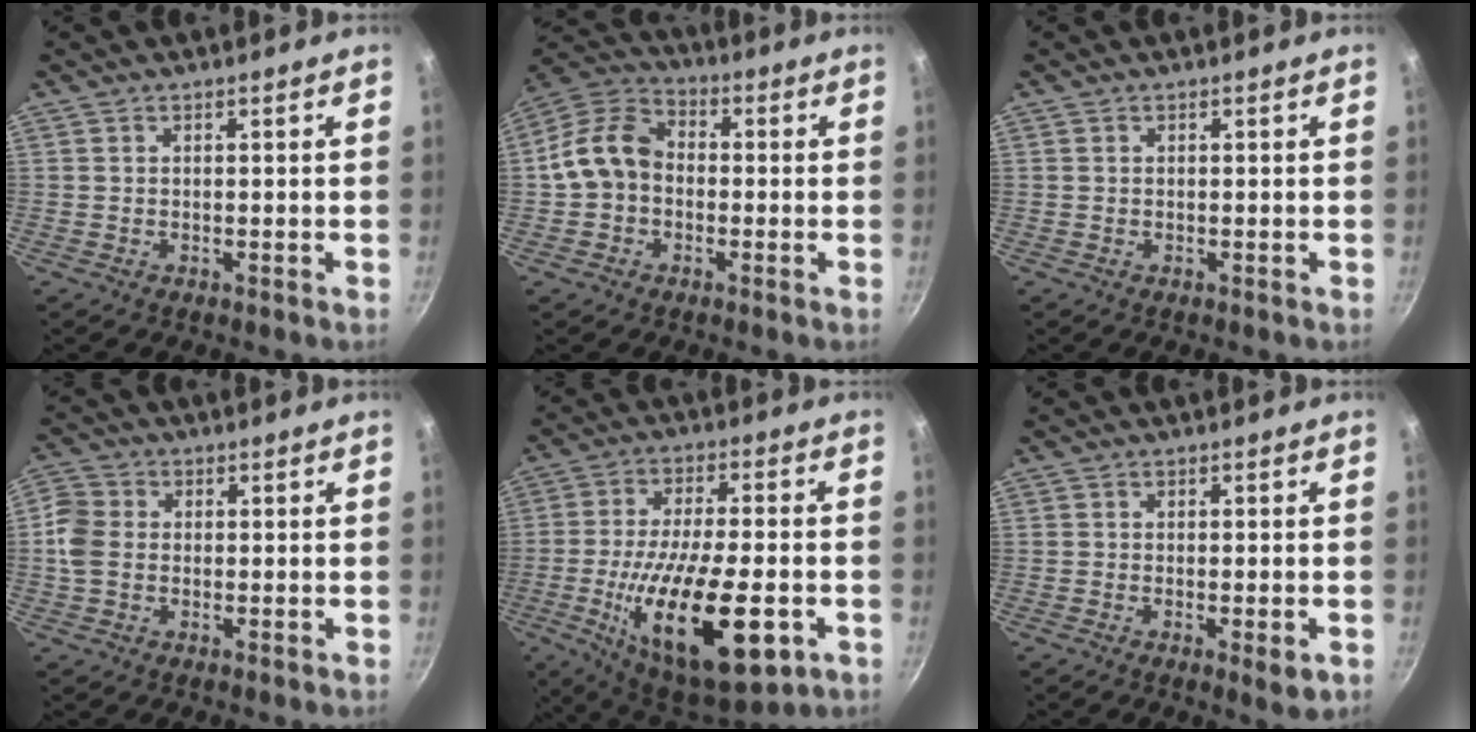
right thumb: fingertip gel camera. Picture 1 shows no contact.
{"total": 10.5, "force": [-0.9, 8.2, 6.5], "torque": [-0.094, 0.034, -0.036]}
{"total": 0.0}
{"total": 6.4, "force": [-0.3, 5.1, 3.9], "torque": [-0.070, 0.008, -0.020]}
{"total": 24.4, "force": [-7.4, 9.0, 21.4], "torque": [-0.347, 0.008, -0.113]}
{"total": 3.9, "force": [-1.4, 1.0, 3.5], "torque": [-0.055, -0.005, -0.020]}